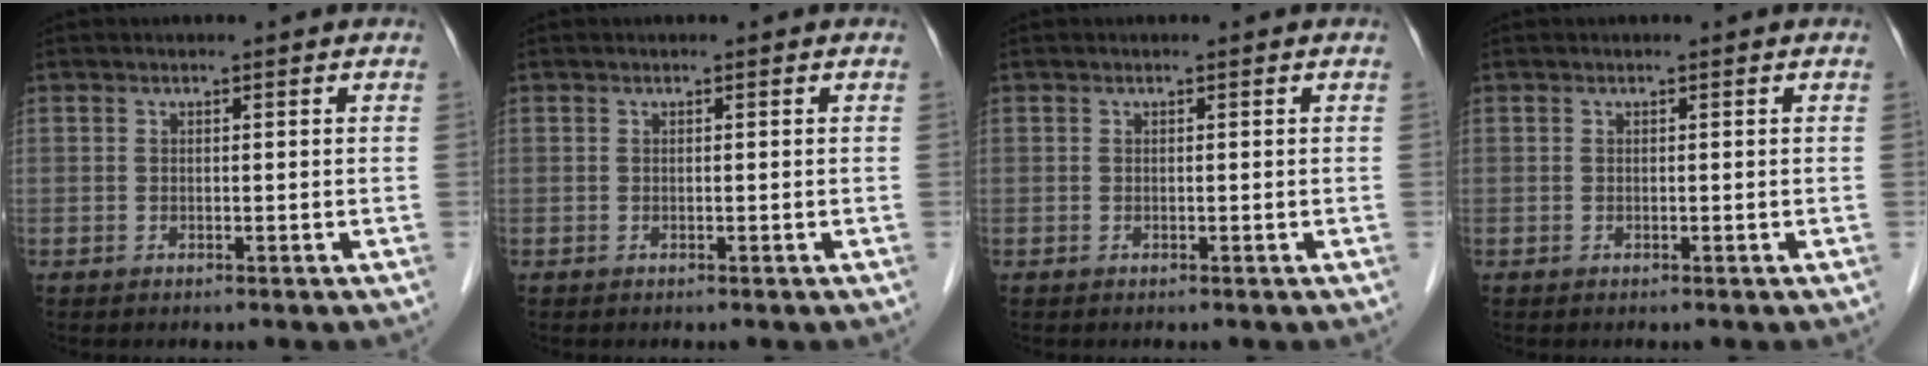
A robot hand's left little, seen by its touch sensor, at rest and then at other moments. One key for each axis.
{"total": 0.0}
{"total": 0.0}
{"total": 0.0}